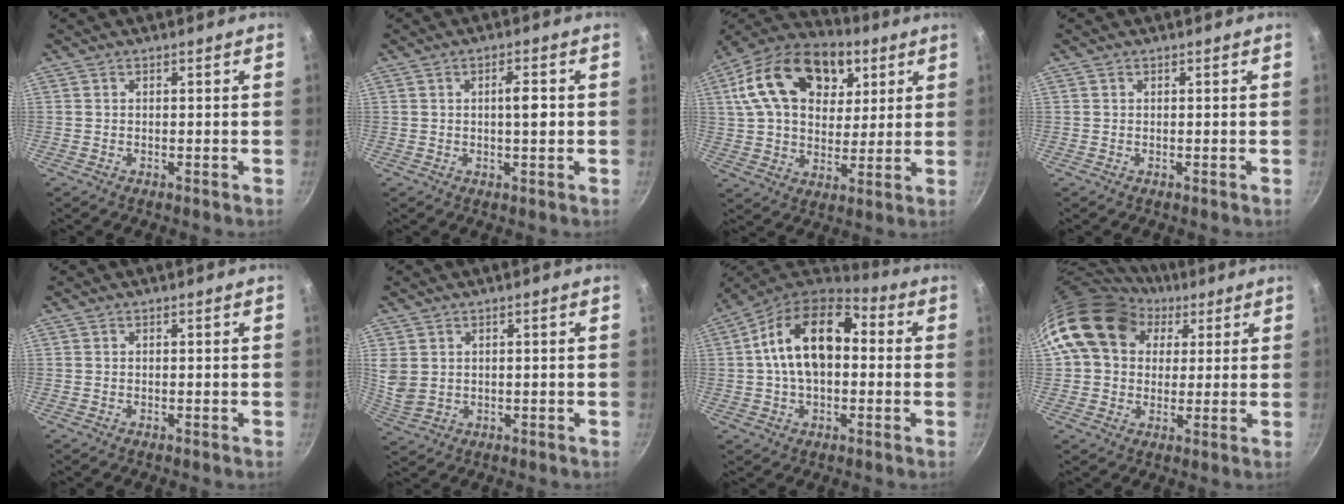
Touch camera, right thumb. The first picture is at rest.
{"total": 3.8, "force": [0.2, 1.2, 3.6], "torque": [-0.049, 0.005, 0.001]}
{"total": 22.4, "force": [8.3, 14.8, 14.7], "torque": [-0.230, -0.001, 0.130]}
{"total": 0.0}
{"total": 0.0}
{"total": 4.5, "force": [1.4, 3.4, 2.6], "torque": [-0.043, -0.011, 0.038]}
{"total": 17.1, "force": [1.5, 10.8, 13.1], "torque": [-0.203, 0.034, 0.004]}
{"total": 16.2, "force": [6.4, 12.4, 8.1], "torque": [-0.117, 0.010, 0.103]}